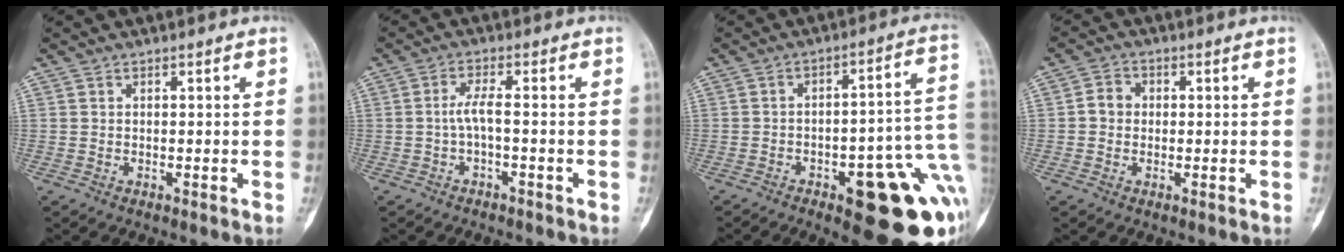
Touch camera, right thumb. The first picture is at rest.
{"total": 1.1, "force": [-0.4, 0.3, 1.0], "torque": [-0.018, 0.005, -0.011]}
{"total": 21.3, "force": [-6.8, 7.2, 18.9], "torque": [-0.177, 0.037, -0.072]}
{"total": 3.4, "force": [-0.1, 3.0, 1.5], "torque": [-0.013, 0.010, -0.009]}